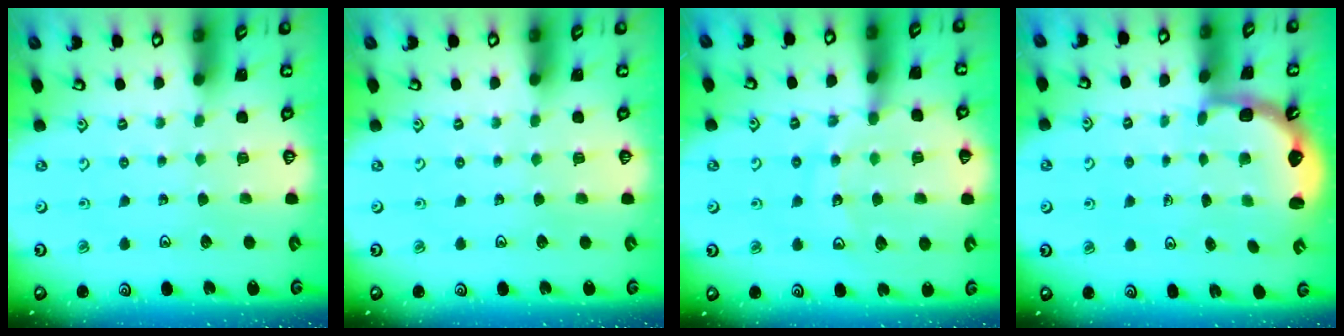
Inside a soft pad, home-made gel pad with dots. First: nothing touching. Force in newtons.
{"total": 0.0}
{"total": 12.9, "press": 12.6, "slide": 2.6}
{"total": 2.5, "press": 2.1, "slide": 1.4}